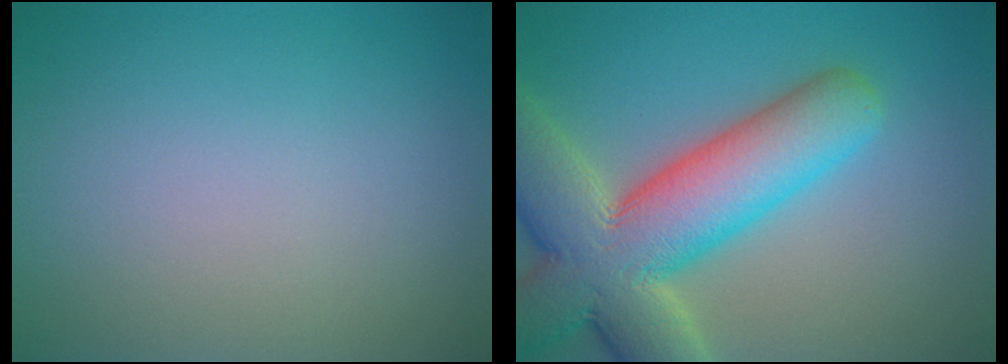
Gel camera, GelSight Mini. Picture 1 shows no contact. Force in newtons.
{"total": 12.3, "press": 12.2, "slide": 1.0}